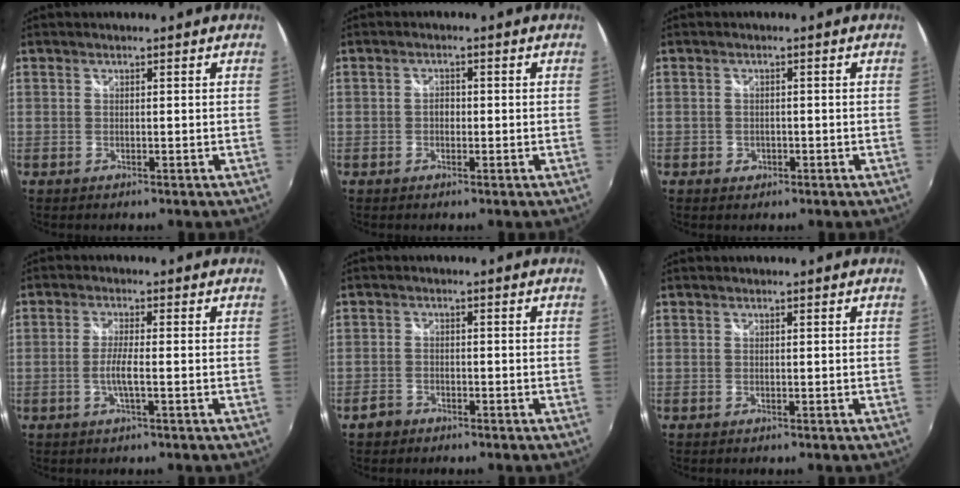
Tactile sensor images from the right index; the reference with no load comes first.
{"total": 1.5, "force": [-0.4, 1.2, 0.8], "torque": [-0.014, 0.004, -0.008]}
{"total": 2.0, "force": [-0.8, 1.7, 0.5], "torque": [-0.010, 0.000, -0.011]}
{"total": 3.5, "force": [-1.1, 0.1, 3.3], "torque": [-0.066, -0.004, -0.022]}
{"total": 3.0, "force": [-2.1, 2.0, 0.6], "torque": [-0.022, 0.004, -0.038]}
{"total": 0.0}